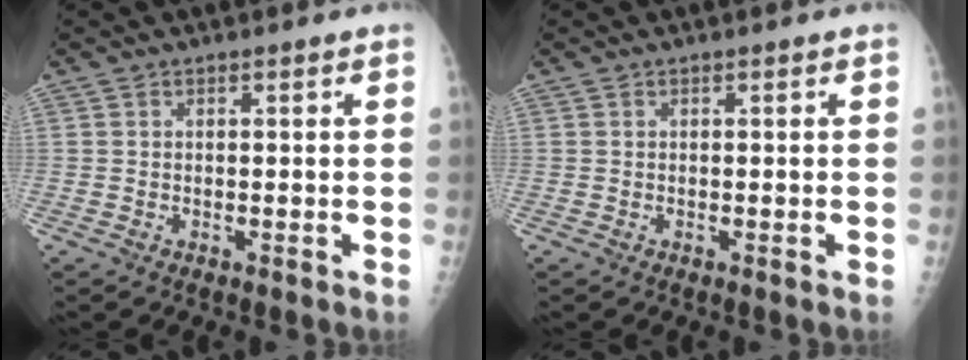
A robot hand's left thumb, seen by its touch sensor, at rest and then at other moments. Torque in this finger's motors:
{"motor_torque": [0.00, 0.00, 0.00, 0.00, 0.00]}